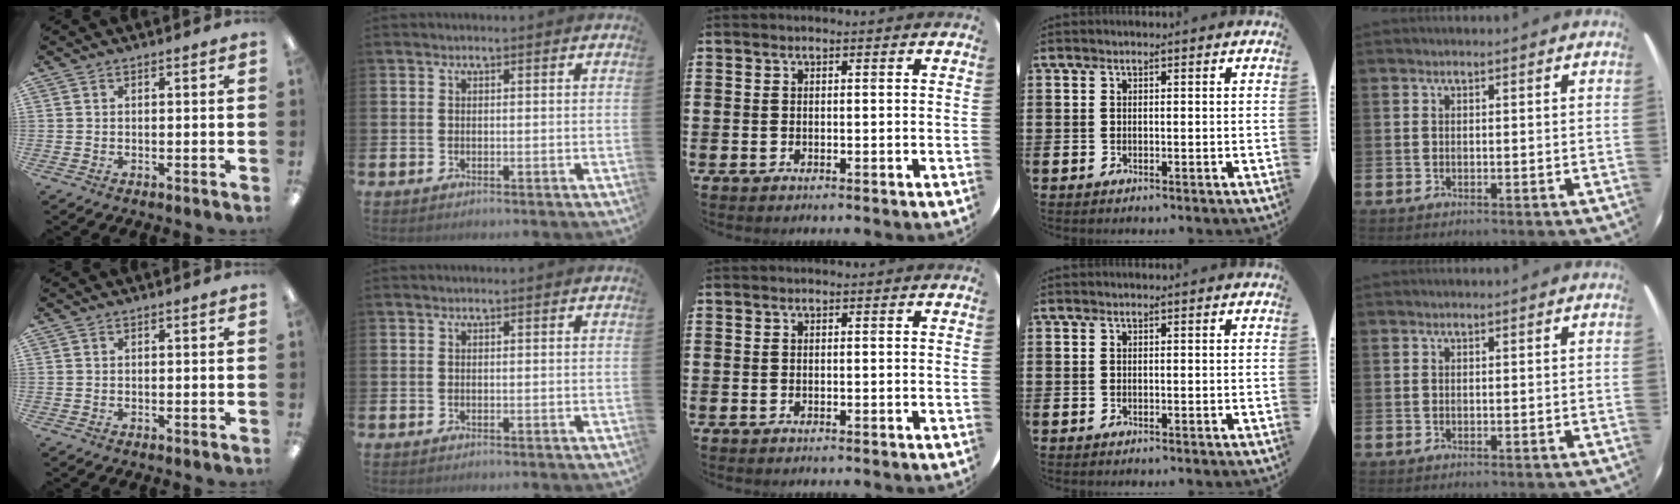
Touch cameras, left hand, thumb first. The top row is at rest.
{}